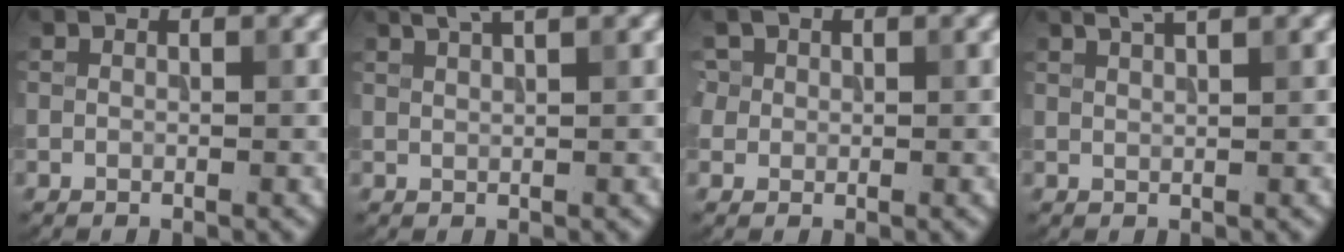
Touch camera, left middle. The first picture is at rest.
{"total": 2.4, "force": [1.7, 0.4, 1.6], "torque": [-0.016, 0.008, 0.022]}
{"total": 2.5, "force": [1.0, 2.1, 0.8], "torque": [-0.018, 0.007, 0.027]}
{"total": 2.3, "force": [1.7, 0.5, 1.5], "torque": [-0.013, 0.009, 0.019]}